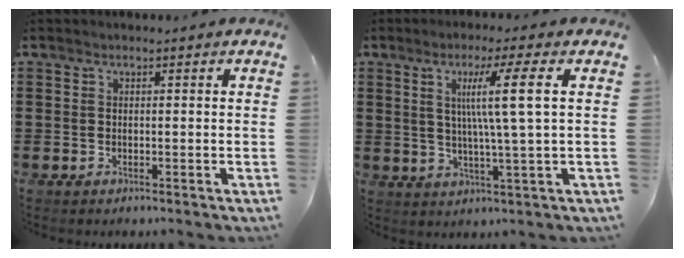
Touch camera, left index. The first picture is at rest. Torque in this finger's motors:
{"motor_torque": [1.34, -0.80, 0.43, 0.21]}